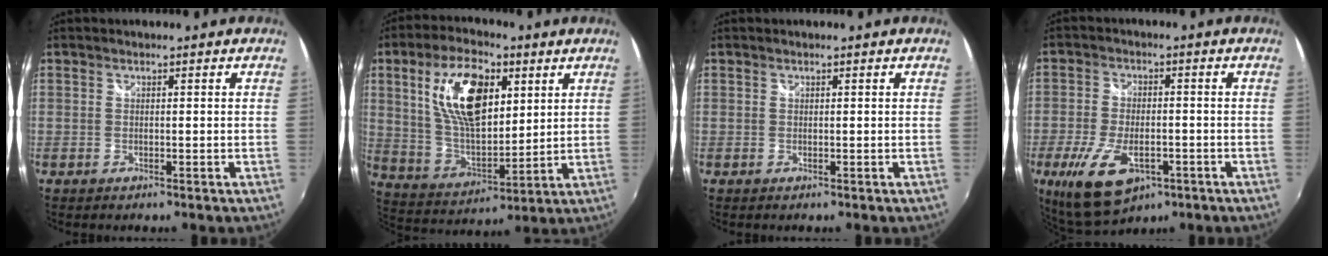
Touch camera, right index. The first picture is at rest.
{"total": 17.3, "force": [6.2, 8.4, 13.8], "torque": [-0.259, 0.014, 0.123]}
{"total": 0.0}
{"total": 12.8, "force": [-5.8, 6.4, 9.5], "torque": [-0.208, -0.033, -0.096]}